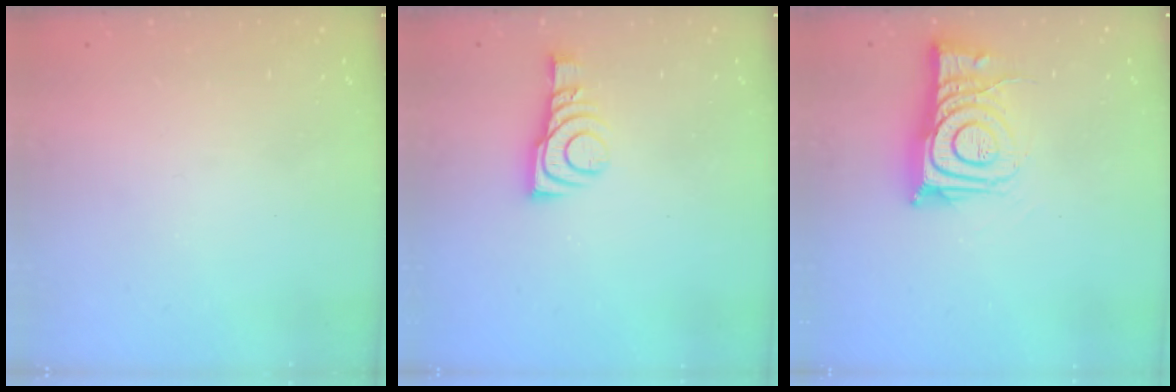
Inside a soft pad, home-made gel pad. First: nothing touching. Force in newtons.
{"total": 9.1, "press": 9.1, "slide": 0.4}
{"total": 11.4, "press": 11.3, "slide": 0.9}